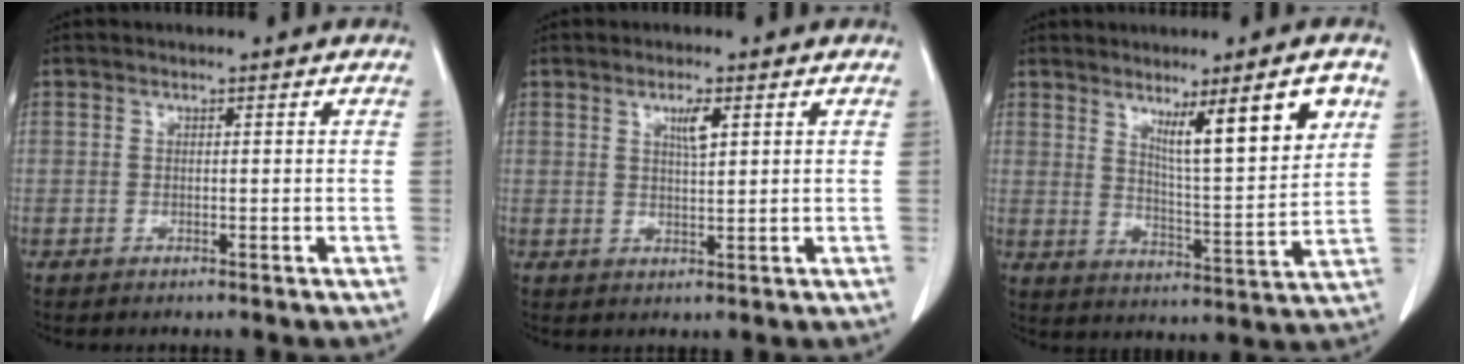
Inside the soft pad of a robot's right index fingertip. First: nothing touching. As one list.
[{"total": 2.9, "force": [1.4, 0.4, 2.5], "torque": [-0.044, -0.002, 0.024]}, {"total": 12.0, "force": [6.2, 0.7, 10.3], "torque": [-0.159, -0.015, 0.100]}]